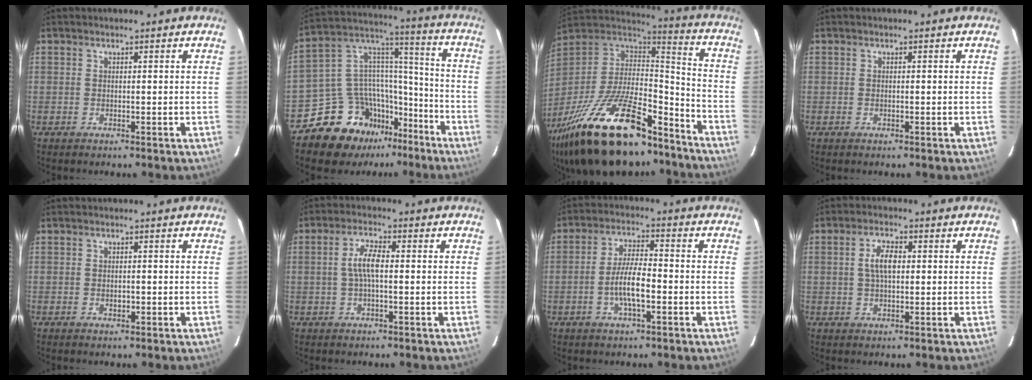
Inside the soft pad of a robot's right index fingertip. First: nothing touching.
{"total": 15.7, "force": [-11.9, 9.1, 4.8], "torque": [-0.100, 0.068, -0.189]}
{"total": 32.9, "force": [-22.1, 12.5, 20.9], "torque": [-0.405, -0.027, -0.343]}
{"total": 0.0}
{"total": 1.2, "force": [-0.3, 0.8, 0.9], "torque": [-0.014, 0.000, -0.004]}
{"total": 4.8, "force": [0.0, 1.5, 4.6], "torque": [-0.091, 0.009, 0.000]}
{"total": 7.1, "force": [-2.2, 1.8, 6.6], "torque": [-0.128, 0.002, -0.040]}
{"total": 4.6, "force": [0.6, 2.2, 4.1], "torque": [-0.077, 0.009, 0.013]}